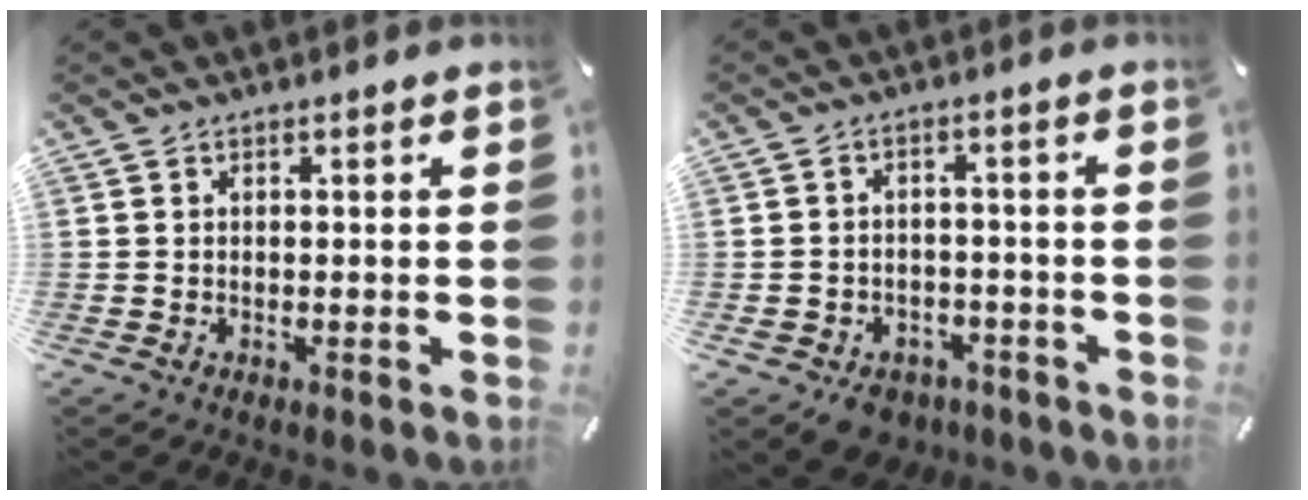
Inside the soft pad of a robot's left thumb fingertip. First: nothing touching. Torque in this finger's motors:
{"motor_torque": [0.60, 0.94, 0.22, 0.18, 0.07]}